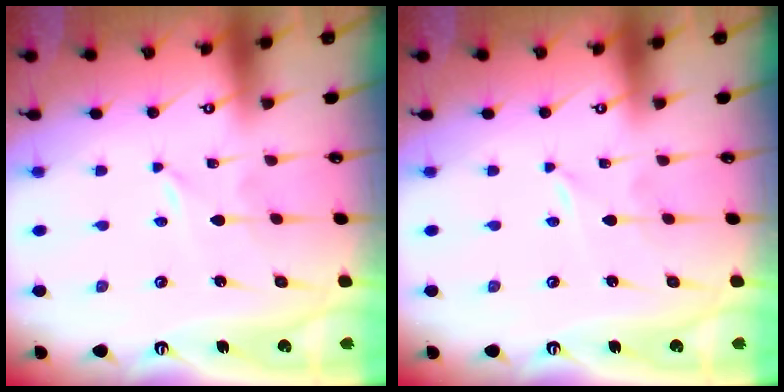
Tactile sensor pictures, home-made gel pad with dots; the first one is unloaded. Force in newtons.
{"total": 0.0}